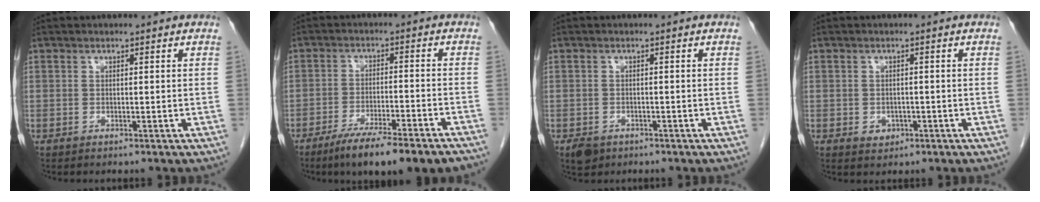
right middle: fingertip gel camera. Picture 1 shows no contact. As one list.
[{"total": 13.4, "force": [-10.3, 1.3, 8.4], "torque": [-0.111, -0.022, -0.156]}, {"total": 2.4, "force": [-1.5, 1.7, 0.8], "torque": [-0.015, 0.001, -0.018]}, {"total": 1.9, "force": [-0.6, 1.6, 0.8], "torque": [-0.011, 0.004, 0.000]}]